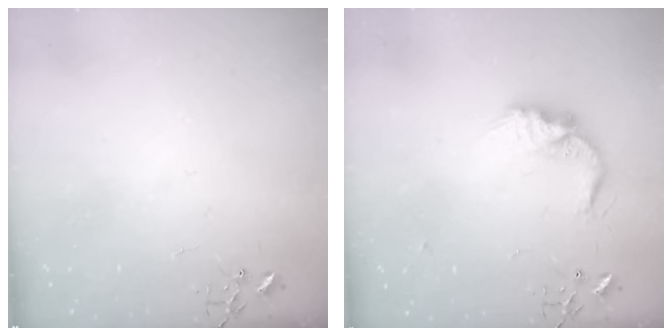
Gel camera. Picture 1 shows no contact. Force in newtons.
{"total": 12.0, "press": 12.0, "slide": 0.1}